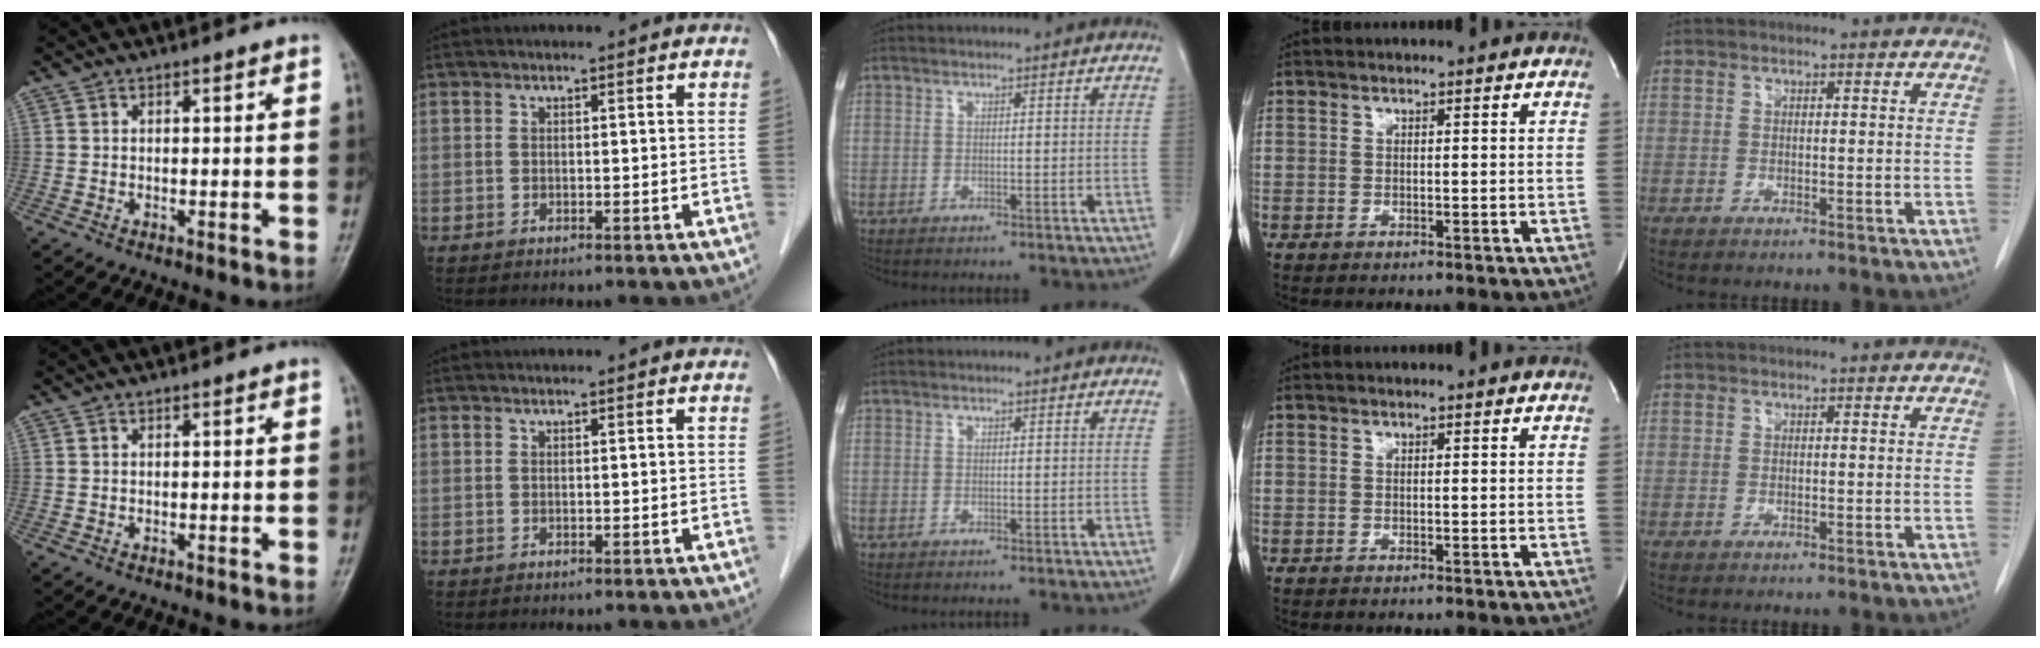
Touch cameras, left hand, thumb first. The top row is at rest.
{}